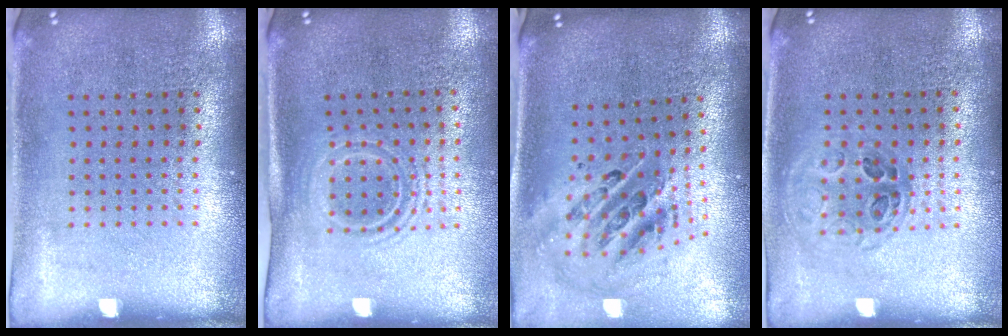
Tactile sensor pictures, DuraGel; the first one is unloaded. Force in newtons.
{"total": 1.5, "press": 1.1, "slide": 1.0}
{"total": 1.7, "press": 1.4, "slide": 1.0}
{"total": 1.0, "press": 0.9, "slide": 0.4}